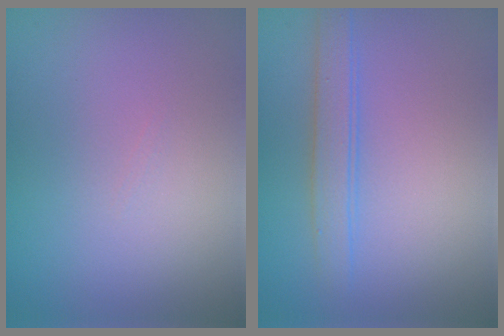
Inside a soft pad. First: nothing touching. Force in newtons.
{"total": 2.2, "press": 2.2, "slide": 0.1}